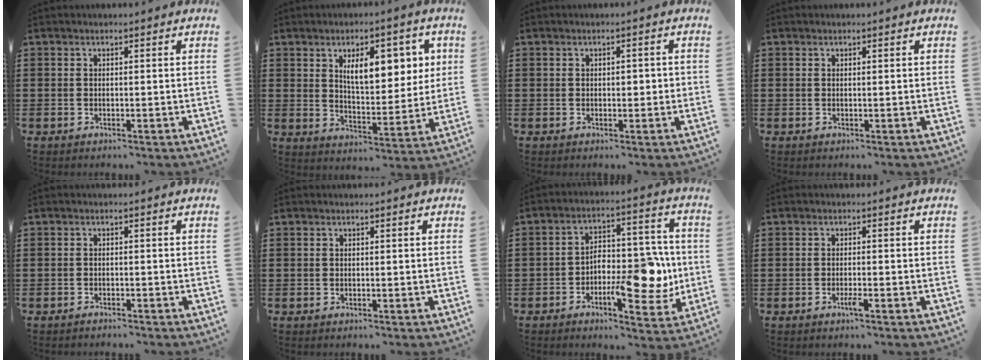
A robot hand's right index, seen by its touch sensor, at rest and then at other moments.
{"total": 8.8, "force": [3.5, 4.2, 6.9], "torque": [-0.106, -0.003, 0.053]}
{"total": 1.2, "force": [-0.1, 0.9, 0.9], "torque": [-0.017, 0.009, -0.005]}
{"total": 0.0}
{"total": 0.8, "force": [-0.8, 0.0, 0.0], "torque": [-0.003, 0.001, -0.016]}
{"total": 0.0}
{"total": 11.0, "force": [-2.4, 5.0, 9.5], "torque": [-0.123, 0.003, -0.039]}
{"total": 1.7, "force": [-1.0, 0.1, 1.4], "torque": [-0.026, -0.004, -0.017]}